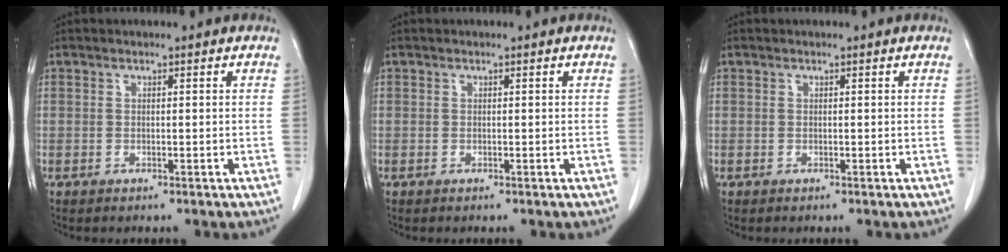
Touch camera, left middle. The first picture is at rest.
{"total": 0.0}
{"total": 0.0}